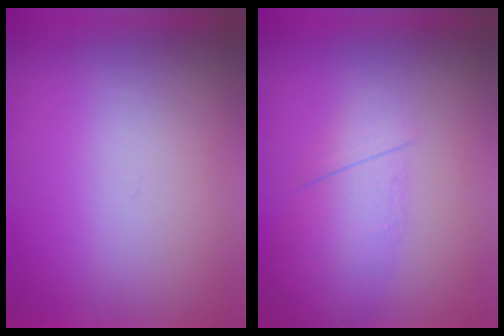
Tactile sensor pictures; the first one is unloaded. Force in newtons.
{"total": 2.8}